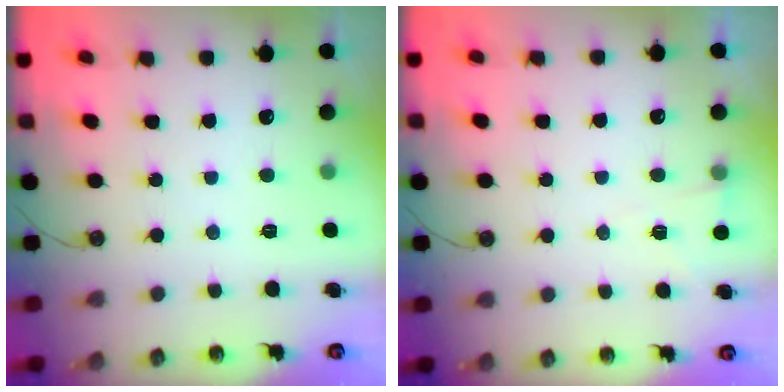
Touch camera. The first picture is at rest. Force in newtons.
{"total": 4.0, "press": 2.5, "slide": 3.1}